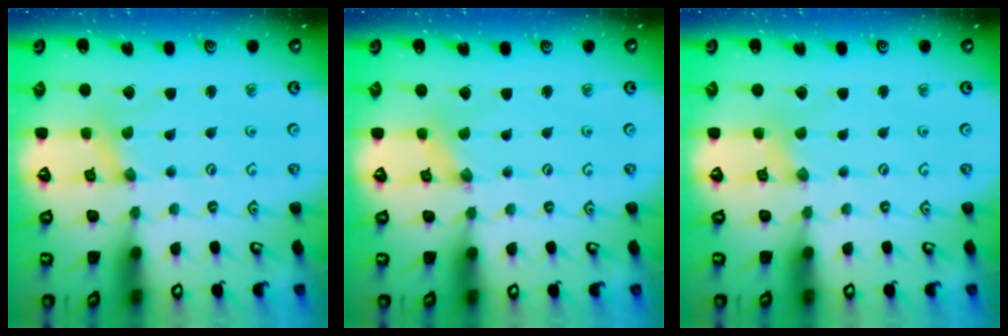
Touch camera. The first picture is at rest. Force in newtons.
{"total": 0.0}
{"total": 1.0, "press": 0.9, "slide": 0.2}